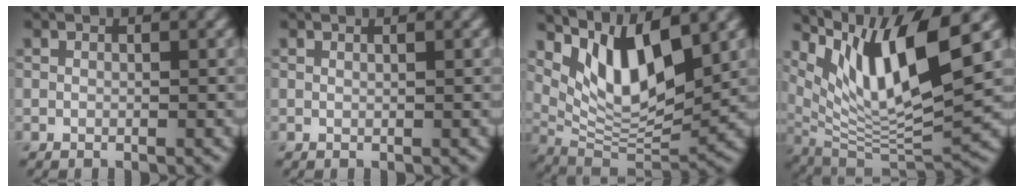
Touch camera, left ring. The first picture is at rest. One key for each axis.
{"total": 0.8, "fx": 0.6, "fy": 0.3, "fz": 0.4, "tx": -0.002, "ty": -0.004, "tz": 0.001}
{"total": 8.7, "fx": 4.6, "fy": 3.0, "fz": 6.7, "tx": -0.118, "ty": -0.016, "tz": 0.089}
{"total": 11.3, "fx": 5.2, "fy": 3.2, "fz": 9.5, "tx": -0.168, "ty": -0.006, "tz": 0.105}